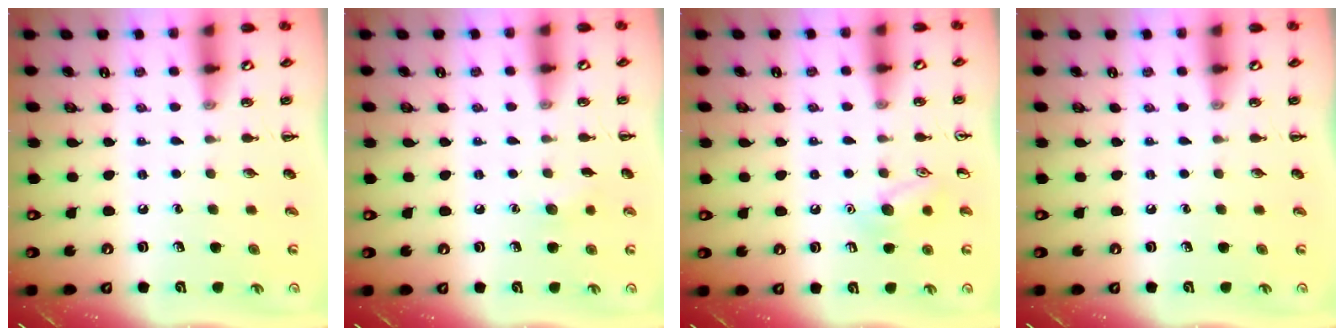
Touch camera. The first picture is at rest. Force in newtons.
{"total": 4.8, "press": 4.6, "slide": 1.4}
{"total": 9.0, "press": 8.9, "slide": 1.2}
{"total": 0.0}